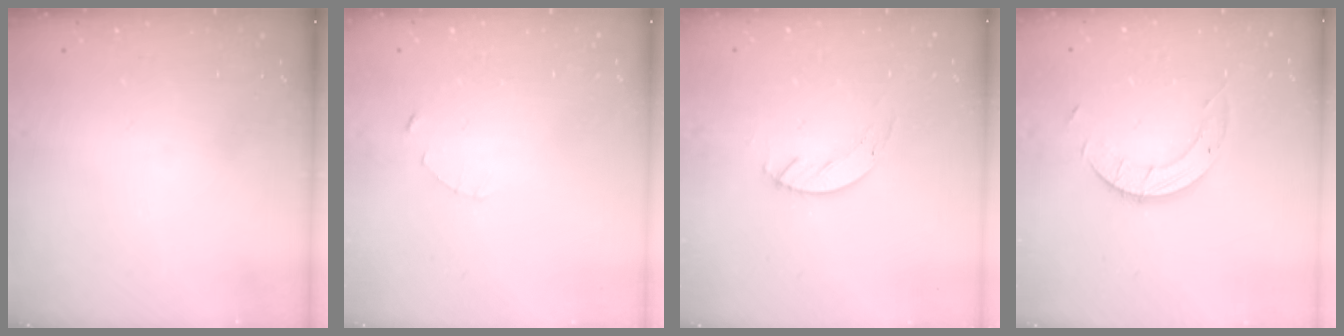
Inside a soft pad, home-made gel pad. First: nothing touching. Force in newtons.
{"total": 1.2, "press": 1.1, "slide": 0.2}
{"total": 2.7, "press": 2.7, "slide": 0.2}
{"total": 5.6, "press": 5.6, "slide": 0.1}